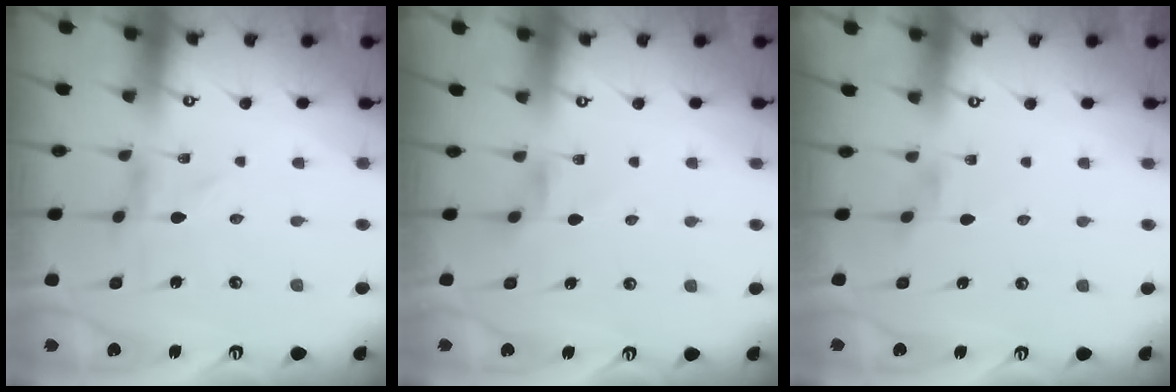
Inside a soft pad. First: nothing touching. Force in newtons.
{"total": 2.7, "press": 2.7, "slide": 0.5}
{"total": 0.9, "press": 0.8, "slide": 0.3}